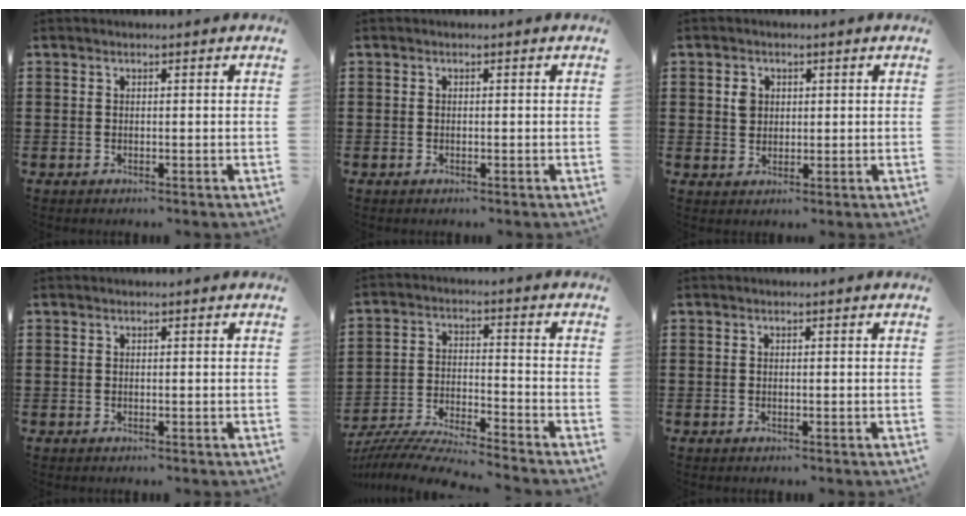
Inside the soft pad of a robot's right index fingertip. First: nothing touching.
{"total": 0.0}
{"total": 2.4, "force": [0.7, 2.1, 1.1], "torque": [-0.029, 0.010, 0.012]}
{"total": 0.0}
{"total": 7.2, "force": [-7.0, -0.3, 1.5], "torque": [-0.044, -0.006, -0.142]}
{"total": 0.0}